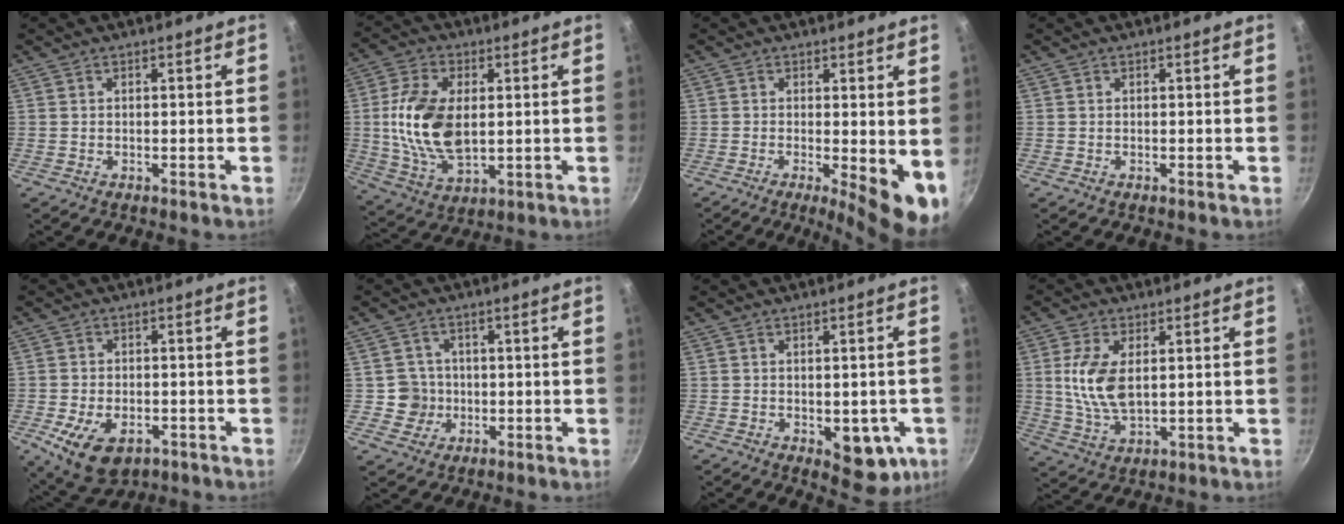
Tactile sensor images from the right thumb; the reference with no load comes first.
{"total": 15.0, "force": [1.1, 8.8, 12.1], "torque": [-0.221, -0.005, 0.026]}
{"total": 9.3, "force": [-1.2, 2.8, 8.8], "torque": [-0.102, -0.010, -0.010]}
{"total": 0.0}
{"total": 10.3, "force": [-4.0, 6.2, 7.2], "torque": [-0.117, 0.003, -0.057]}
{"total": 4.8, "force": [-0.3, 4.7, 0.7], "torque": [0.020, 0.011, -0.005]}
{"total": 9.4, "force": [-2.5, 5.0, 7.5], "torque": [-0.054, 0.001, -0.022]}
{"total": 9.8, "force": [1.7, 5.2, 8.2], "torque": [-0.162, -0.011, 0.036]}